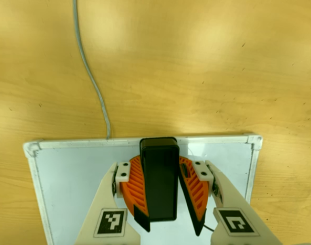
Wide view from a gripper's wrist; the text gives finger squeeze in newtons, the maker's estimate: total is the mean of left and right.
{"total": 13.3, "left": 15.2, "right": 11.5}